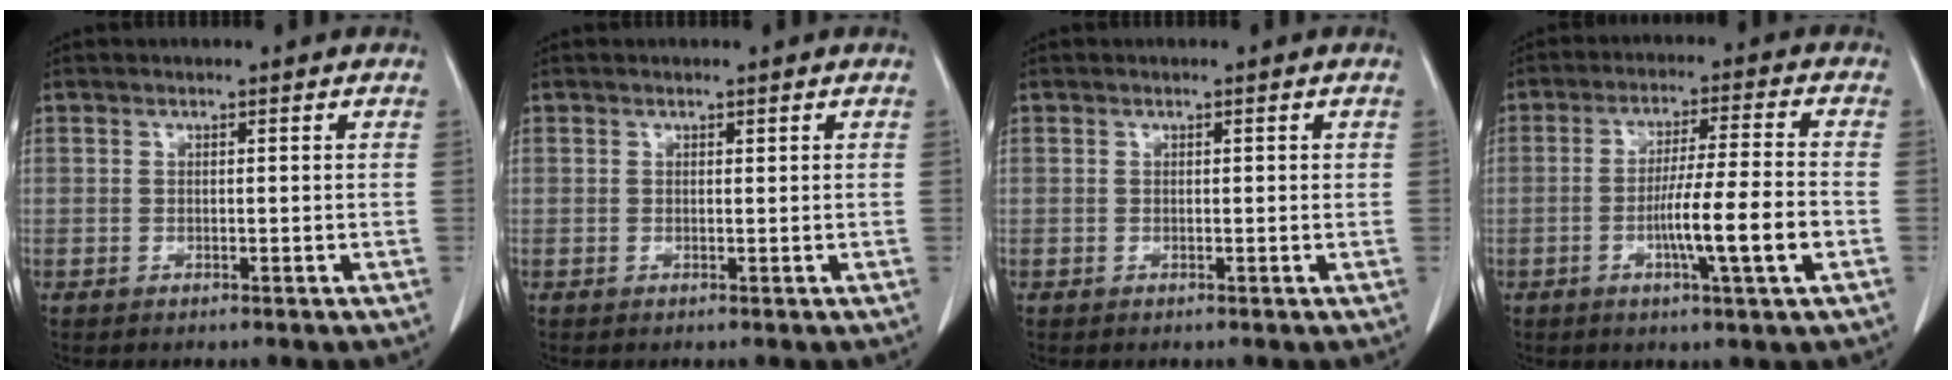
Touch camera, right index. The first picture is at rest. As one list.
[{"total": 0.0}, {"total": 0.7, "force": [0.2, 0.3, 0.6], "torque": [-0.005, 0.002, 0.002]}, {"total": 9.9, "force": [-2.8, -0.5, 9.5], "torque": [-0.161, -0.006, -0.051]}]